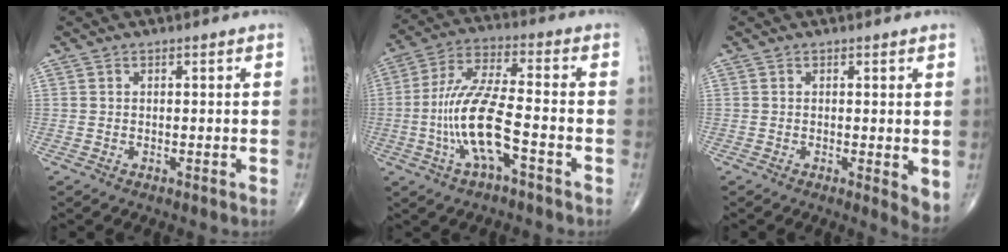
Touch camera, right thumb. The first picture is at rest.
{"total": 13.2, "force": [-4.0, 3.6, 12.1], "torque": [-0.258, 0.034, -0.074]}
{"total": 3.9, "force": [0.1, 1.1, 3.8], "torque": [-0.053, -0.014, 0.000]}